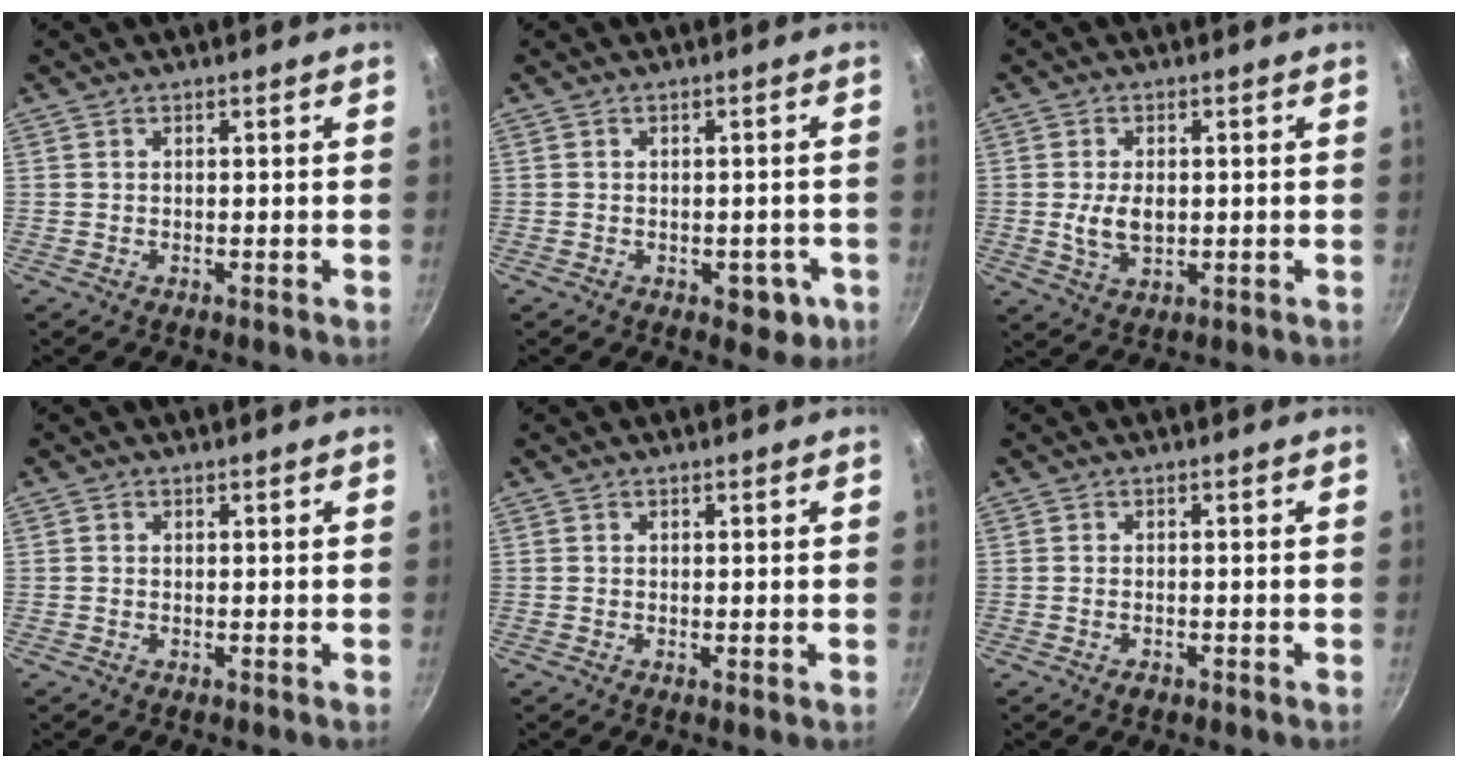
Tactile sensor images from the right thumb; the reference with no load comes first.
{"total": 4.9, "force": [-2.0, 3.0, 3.3], "torque": [-0.014, 0.010, -0.022]}
{"total": 5.5, "force": [0.0, 3.4, 4.3], "torque": [-0.076, -0.006, 0.004]}
{"total": 0.0}
{"total": 0.6, "force": [-0.1, 0.2, 0.6], "torque": [-0.014, -0.004, -0.003]}
{"total": 1.3, "force": [-0.8, 0.7, 0.7], "torque": [-0.012, 0.007, -0.013]}